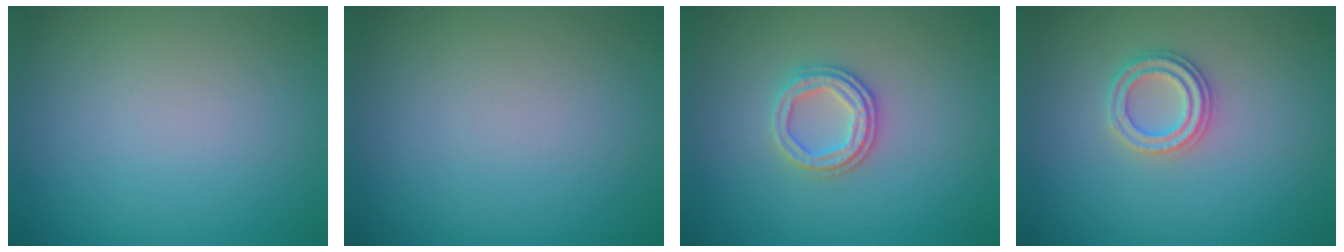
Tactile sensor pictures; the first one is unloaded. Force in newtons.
{"total": 0.0}
{"total": 2.6, "press": 2.5, "slide": 0.7}
{"total": 2.2, "press": 2.2, "slide": 0.3}